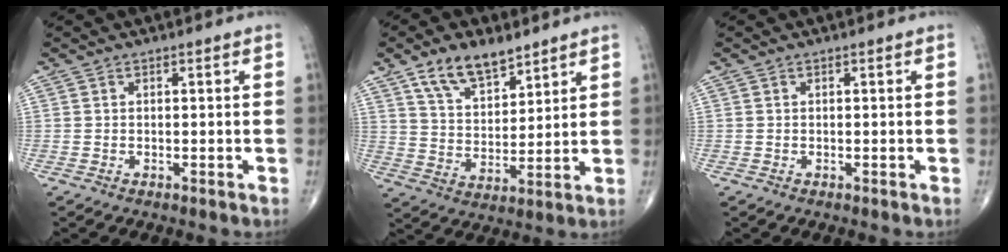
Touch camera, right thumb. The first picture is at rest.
{"total": 11.0, "force": [7.4, 5.4, 6.1], "torque": [-0.087, -0.042, 0.141]}
{"total": 0.0}